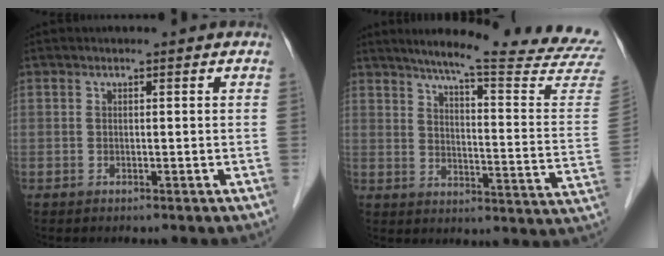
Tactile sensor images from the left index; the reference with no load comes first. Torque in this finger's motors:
{"motor_torque": [0.11, -1.08, 0.07, 0.01]}